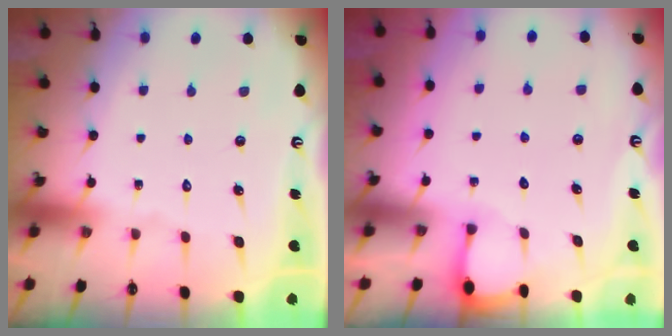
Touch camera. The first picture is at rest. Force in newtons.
{"total": 1.7, "press": 1.7, "slide": 0.2}